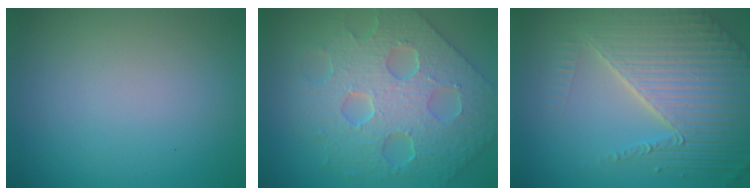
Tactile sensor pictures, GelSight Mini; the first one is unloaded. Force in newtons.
{"total": 7.2, "press": 6.3, "slide": 3.5}
{"total": 7.0, "press": 5.4, "slide": 4.4}